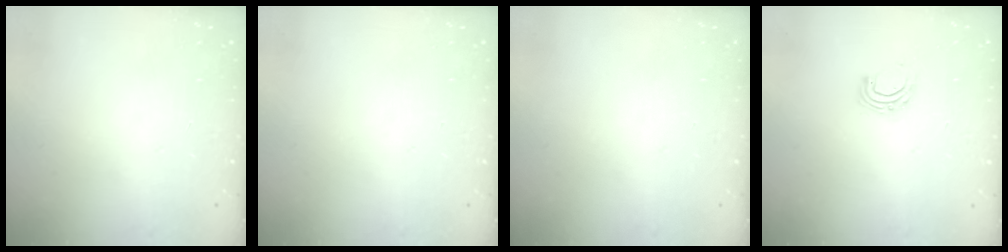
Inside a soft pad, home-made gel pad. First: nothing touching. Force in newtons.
{"total": 0.0}
{"total": 0.0}
{"total": 7.6, "press": 7.5, "slide": 0.9}